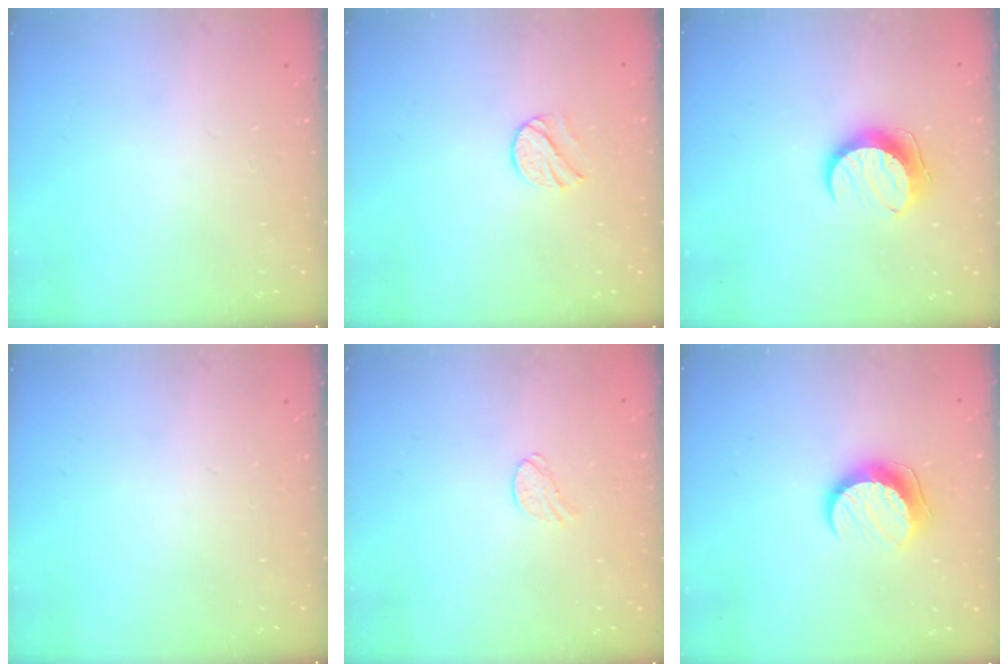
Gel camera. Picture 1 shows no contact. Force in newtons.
{"total": 7.5, "press": 7.5, "slide": 0.7}
{"total": 10.1, "press": 10.0, "slide": 0.5}
{"total": 0.0}
{"total": 5.3, "press": 5.3, "slide": 0.5}
{"total": 9.7, "press": 9.7, "slide": 0.5}